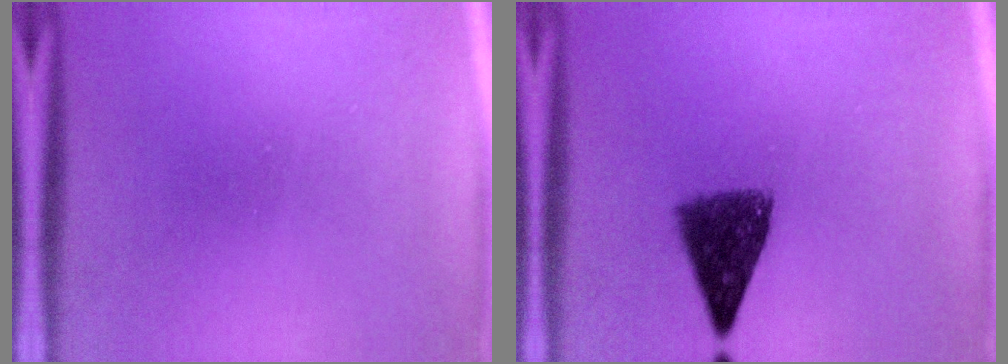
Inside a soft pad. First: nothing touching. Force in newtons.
{"total": 7.3}